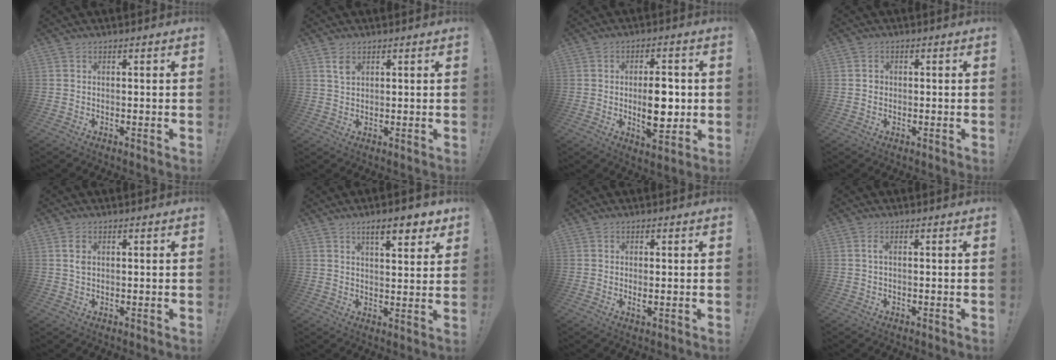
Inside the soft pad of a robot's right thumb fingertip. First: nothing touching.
{"total": 2.9, "force": [1.7, 1.6, 1.8], "torque": [-0.023, -0.006, 0.029]}
{"total": 11.4, "force": [-0.7, 5.5, 10.0], "torque": [-0.155, -0.009, -0.017]}
{"total": 1.2, "force": [-0.3, 1.1, 0.3], "torque": [0.003, 0.001, -0.009]}
{"total": 2.2, "force": [0.7, 1.2, 1.7], "torque": [-0.028, 0.000, 0.010]}
{"total": 8.5, "force": [5.3, 2.2, 6.2], "torque": [-0.079, -0.027, 0.085]}
{"total": 1.6, "force": [0.2, 0.3, 1.5], "torque": [-0.019, -0.006, 0.003]}
{"total": 1.1, "force": [0.1, 0.0, 1.1], "torque": [-0.023, 0.002, 0.001]}